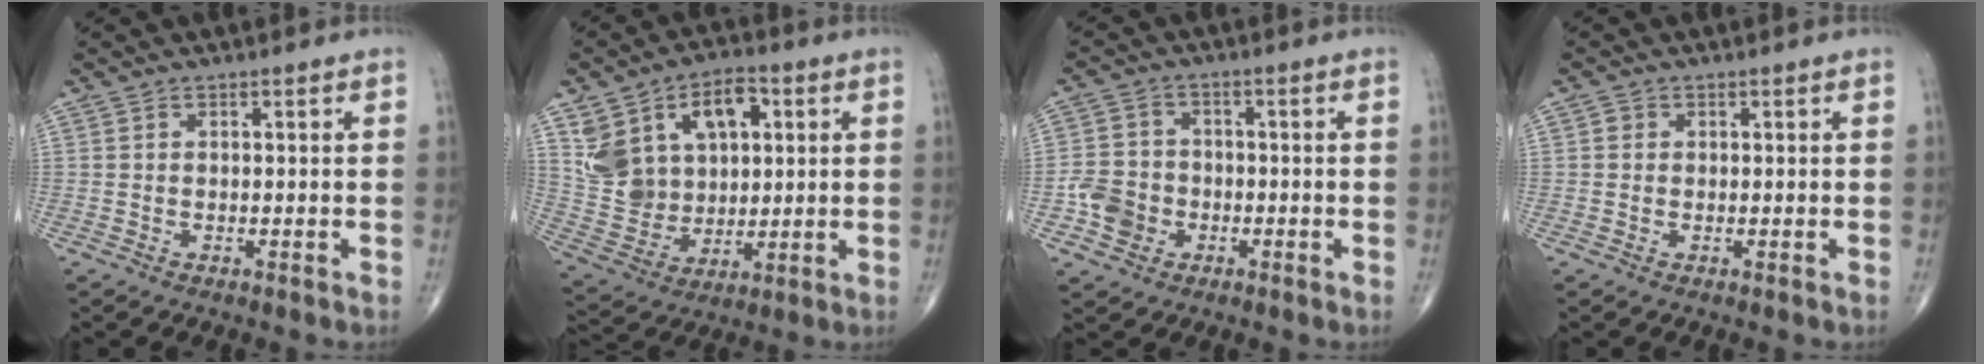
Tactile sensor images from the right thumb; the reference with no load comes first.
{"total": 16.5, "force": [5.5, 11.6, 10.4], "torque": [-0.144, -0.004, 0.111]}
{"total": 6.2, "force": [-2.1, 5.4, 2.4], "torque": [-0.022, 0.018, -0.042]}
{"total": 1.0, "force": [0.1, 1.0, 0.3], "torque": [0.001, 0.002, 0.000]}